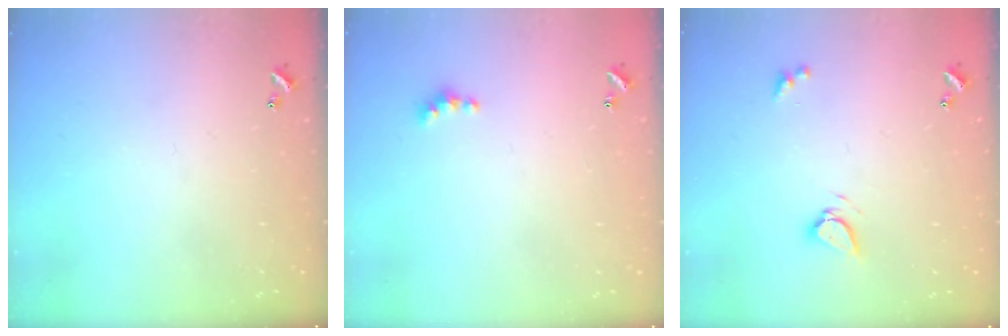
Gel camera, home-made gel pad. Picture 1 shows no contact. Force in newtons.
{"total": 2.8, "press": 2.8, "slide": 0.5}
{"total": 3.3, "press": 3.3, "slide": 0.5}